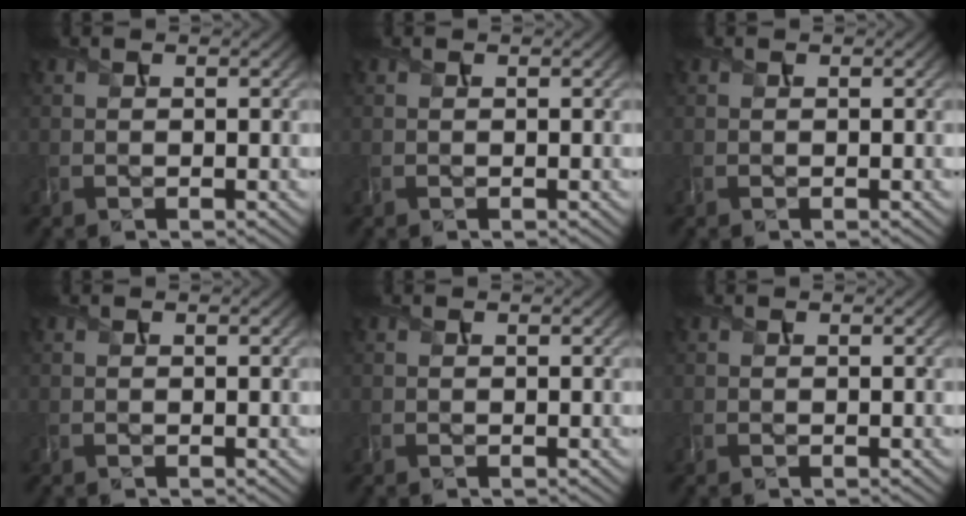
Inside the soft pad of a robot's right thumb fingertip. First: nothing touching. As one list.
[{"total": 0.0}, {"total": 0.0}, {"total": 0.0}, {"total": 0.0}, {"total": 0.0}]